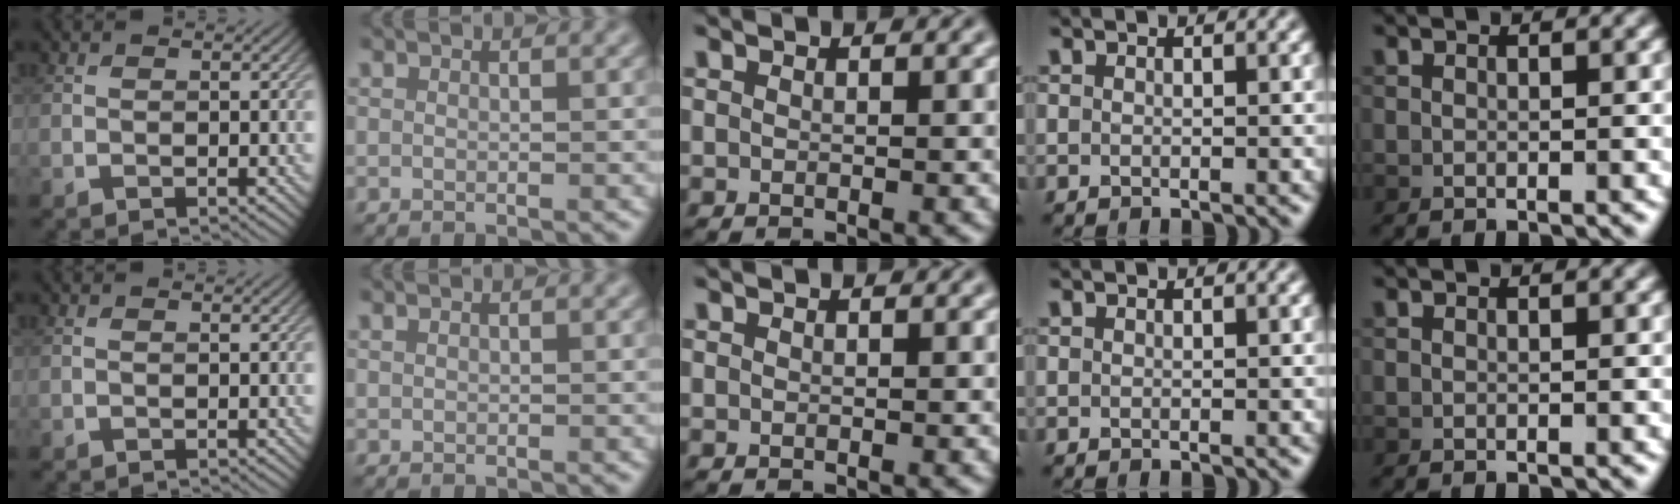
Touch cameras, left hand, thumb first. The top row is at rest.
{}